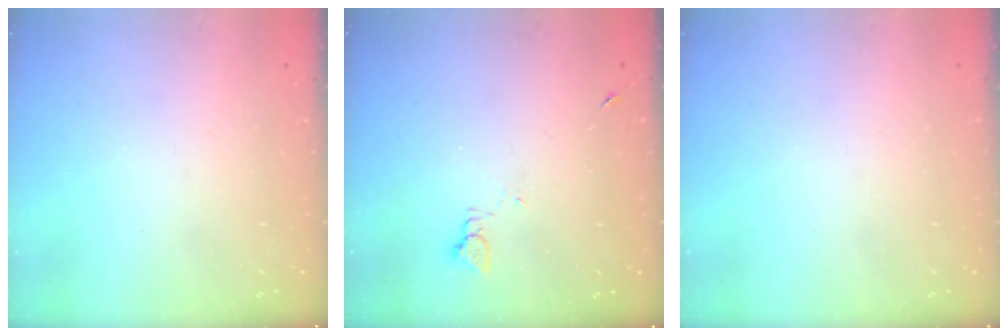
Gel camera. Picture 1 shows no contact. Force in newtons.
{"total": 2.3, "press": 2.3, "slide": 0.3}
{"total": 0.0}